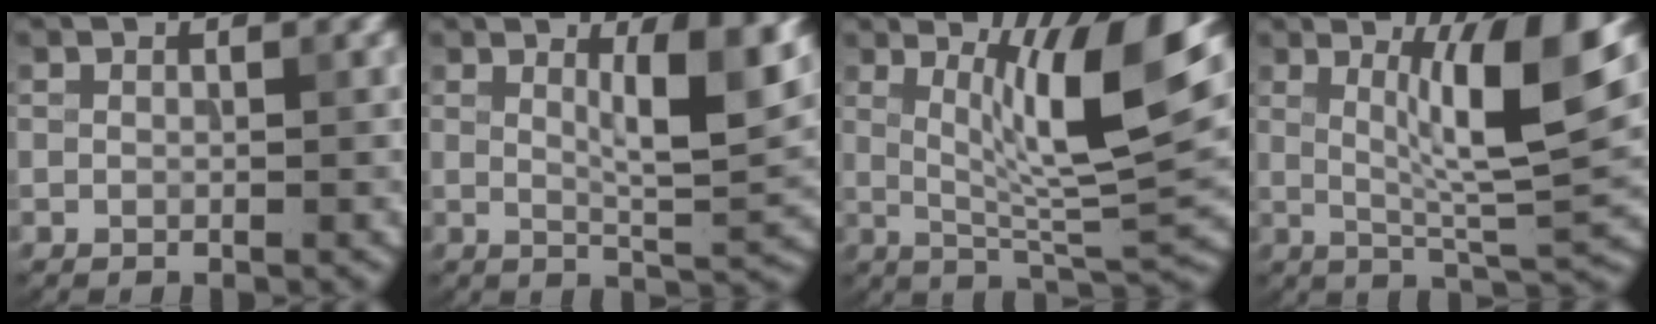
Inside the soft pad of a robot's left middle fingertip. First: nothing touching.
{"total": 5.8, "force": [2.0, 1.2, 5.3], "torque": [-0.078, -0.005, 0.034]}
{"total": 9.6, "force": [2.9, 1.8, 9.0], "torque": [-0.137, -0.012, 0.053]}
{"total": 8.3, "force": [2.5, 1.4, 7.8], "torque": [-0.120, -0.008, 0.046]}